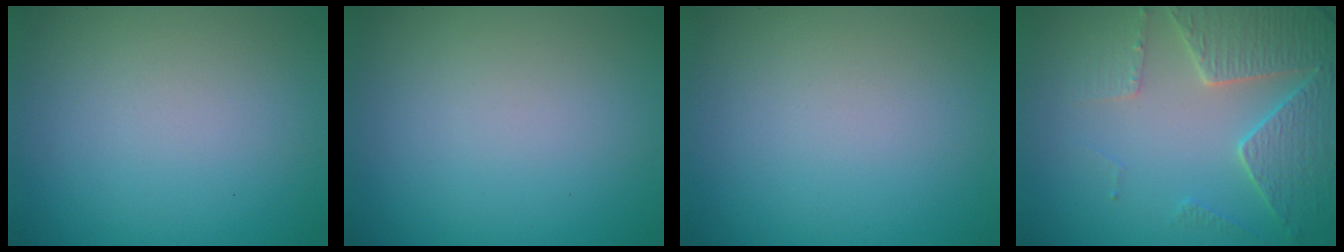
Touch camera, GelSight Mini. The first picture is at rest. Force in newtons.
{"total": 0.0}
{"total": 0.0}
{"total": 5.0, "press": 4.5, "slide": 2.2}